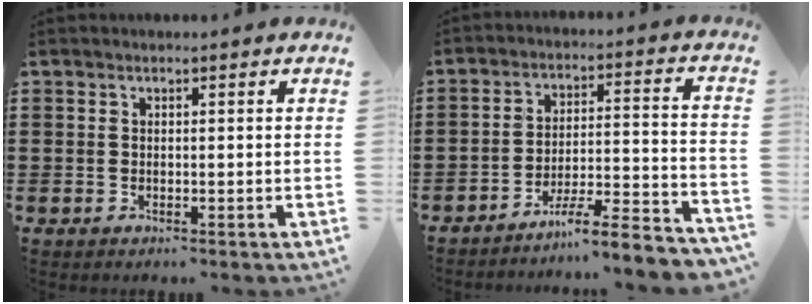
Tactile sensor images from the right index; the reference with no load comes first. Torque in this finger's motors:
{"motor_torque": [1.02, 0.87, -0.19, -0.01]}